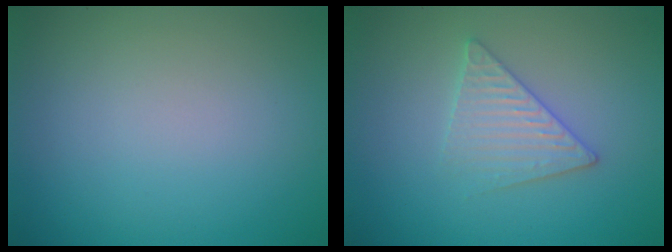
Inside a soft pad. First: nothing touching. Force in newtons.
{"total": 3.0, "press": 3.0, "slide": 0.3}